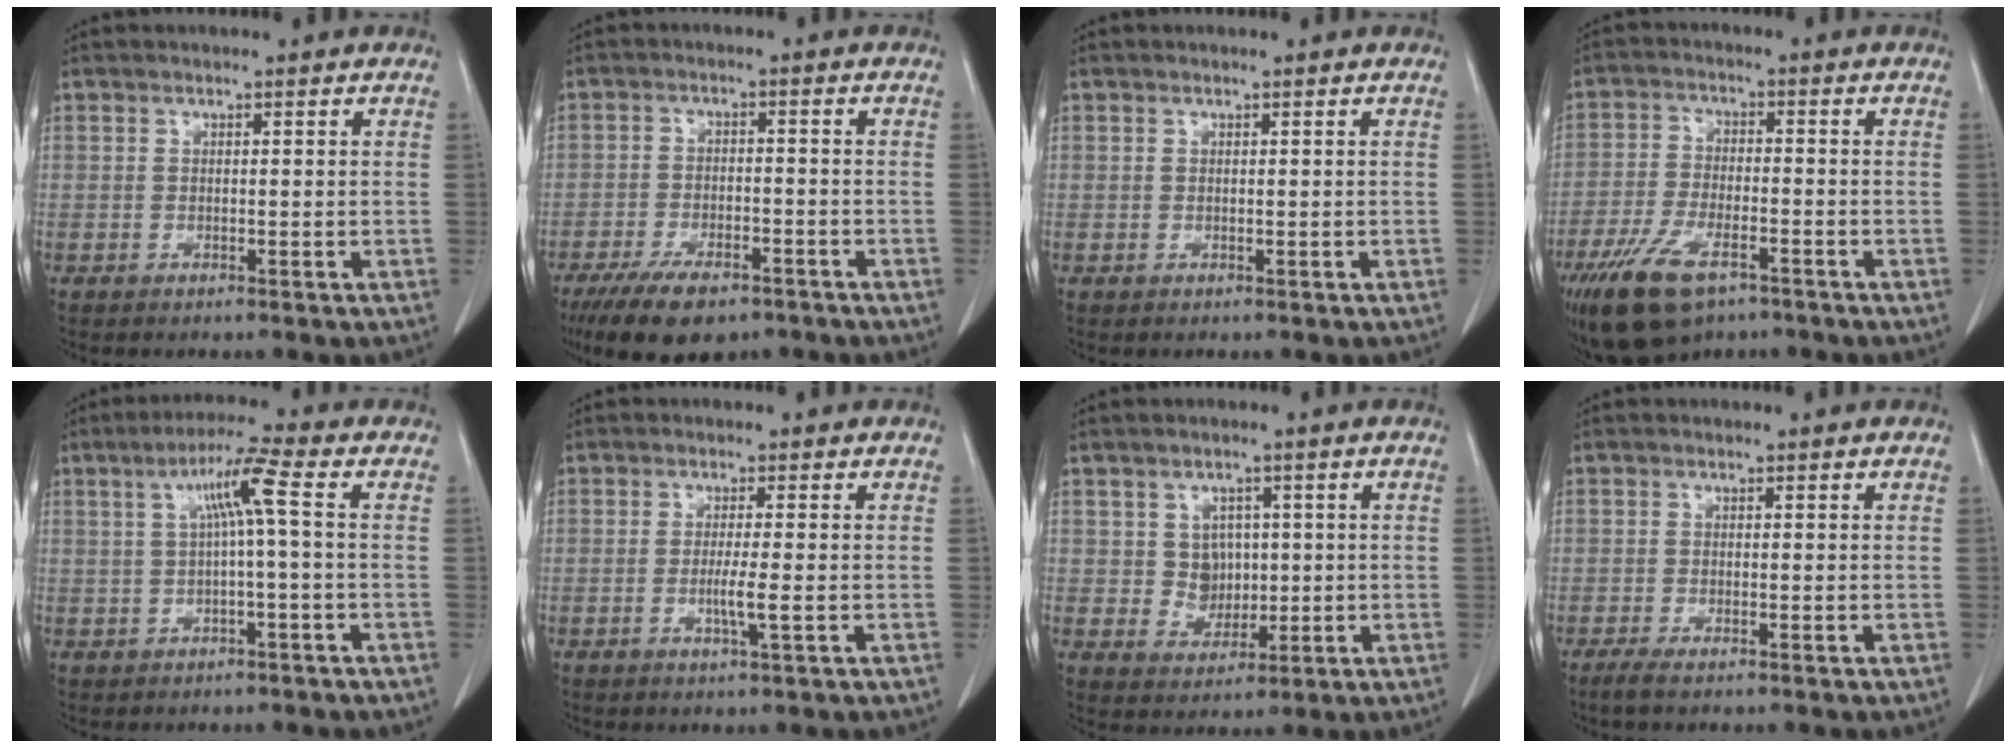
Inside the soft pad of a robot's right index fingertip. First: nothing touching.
{"total": 10.8, "force": [-7.6, 4.3, 6.3], "torque": [-0.105, -0.009, -0.123]}
{"total": 0.0}
{"total": 12.5, "force": [-7.8, 5.1, 8.3], "torque": [-0.168, -0.012, -0.136]}
{"total": 6.2, "force": [0.9, -0.2, 6.2], "torque": [-0.112, 0.019, 0.018]}
{"total": 3.3, "force": [-0.8, -0.1, 3.2], "torque": [-0.061, -0.005, -0.013]}
{"total": 4.8, "force": [0.6, 4.4, 2.0], "torque": [-0.027, 0.011, 0.020]}
{"total": 3.0, "force": [-1.7, 0.7, 2.3], "torque": [-0.052, -0.006, -0.032]}